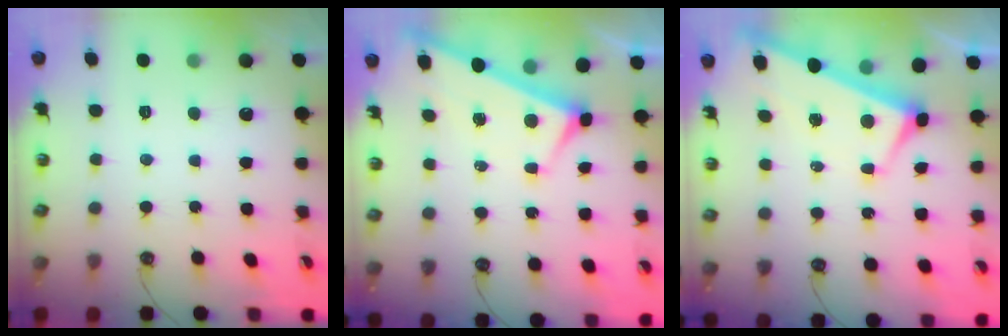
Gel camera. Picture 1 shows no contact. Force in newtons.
{"total": 3.5, "press": 3.5, "slide": 0.3}
{"total": 2.9, "press": 2.7, "slide": 0.9}